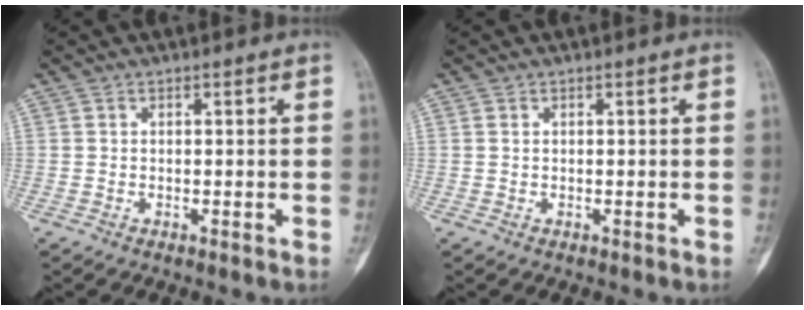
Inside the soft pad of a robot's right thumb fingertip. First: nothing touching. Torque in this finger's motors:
{"motor_torque": [-0.52, 0.21, 0.17, 0.02, 0.02]}